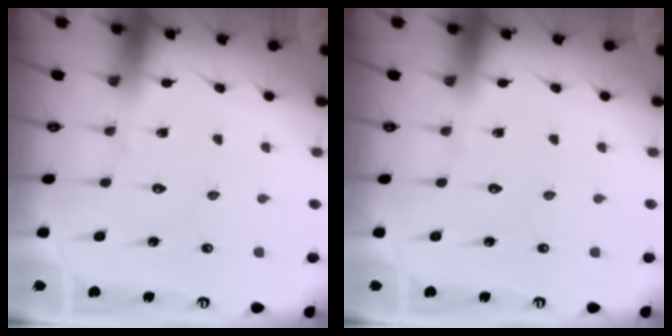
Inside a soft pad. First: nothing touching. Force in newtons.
{"total": 0.0}